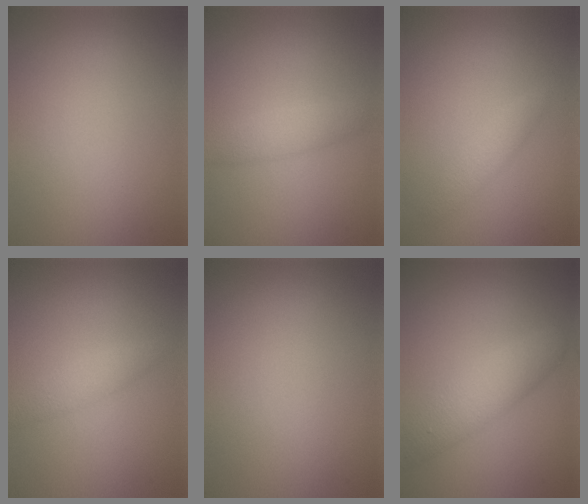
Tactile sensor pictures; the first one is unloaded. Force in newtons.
{"total": 2.2, "press": 2.2, "slide": 0.0}
{"total": 1.5, "press": 1.5, "slide": 0.0}
{"total": 1.8, "press": 1.8, "slide": 0.0}
{"total": 0.0}
{"total": 4.0, "press": 4.0, "slide": 0.1}